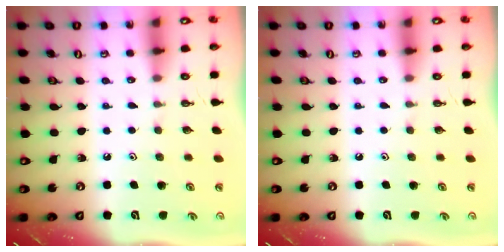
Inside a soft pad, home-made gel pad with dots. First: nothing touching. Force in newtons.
{"total": 0.0}